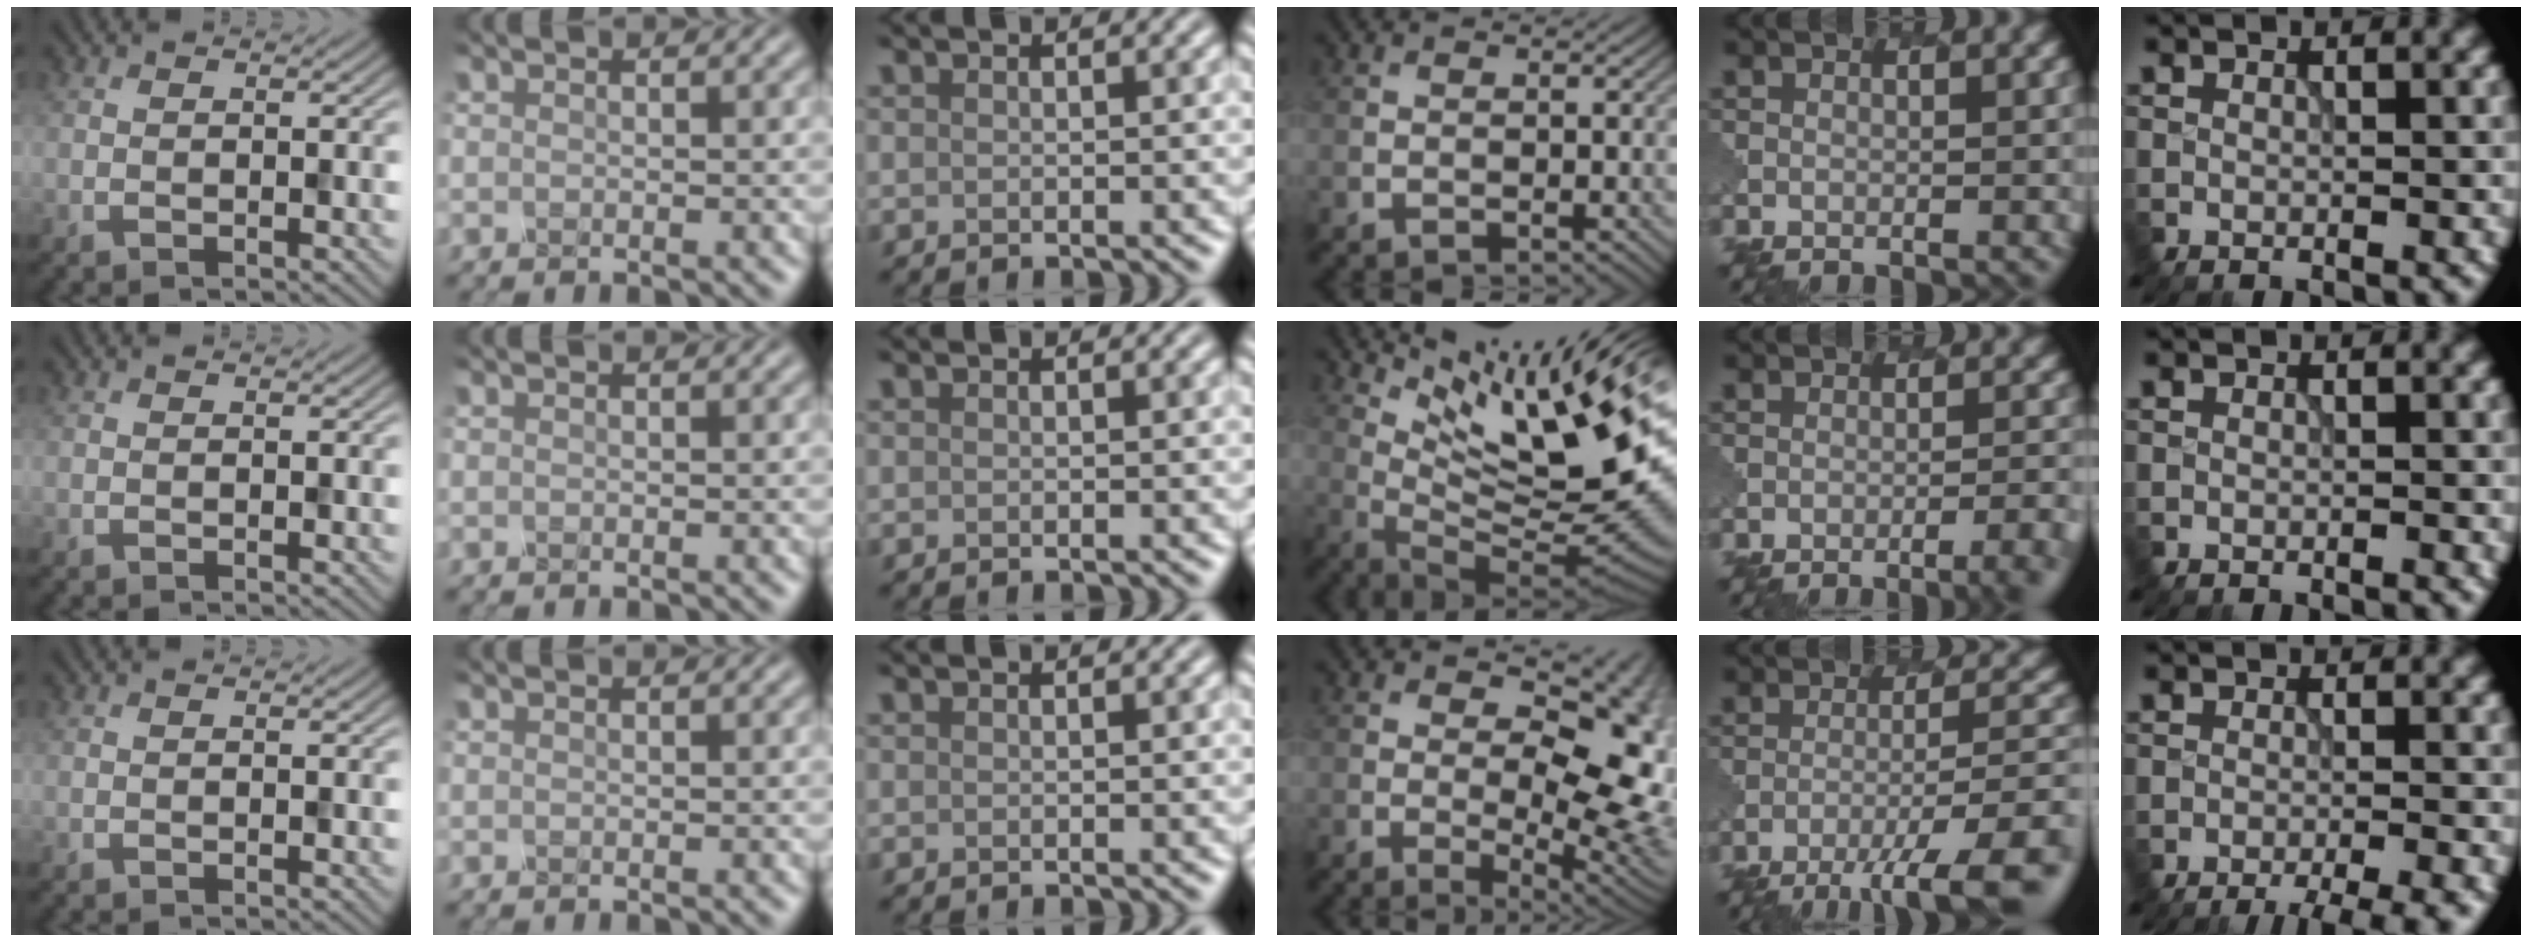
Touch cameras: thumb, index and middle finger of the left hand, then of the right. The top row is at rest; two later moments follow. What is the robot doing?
{"motion": "dispense", "object": "syringe"}